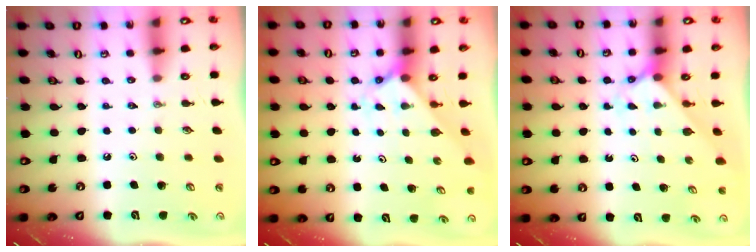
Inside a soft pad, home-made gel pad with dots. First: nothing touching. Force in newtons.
{"total": 1.8, "press": 1.7, "slide": 0.2}
{"total": 2.3, "press": 2.3, "slide": 0.2}